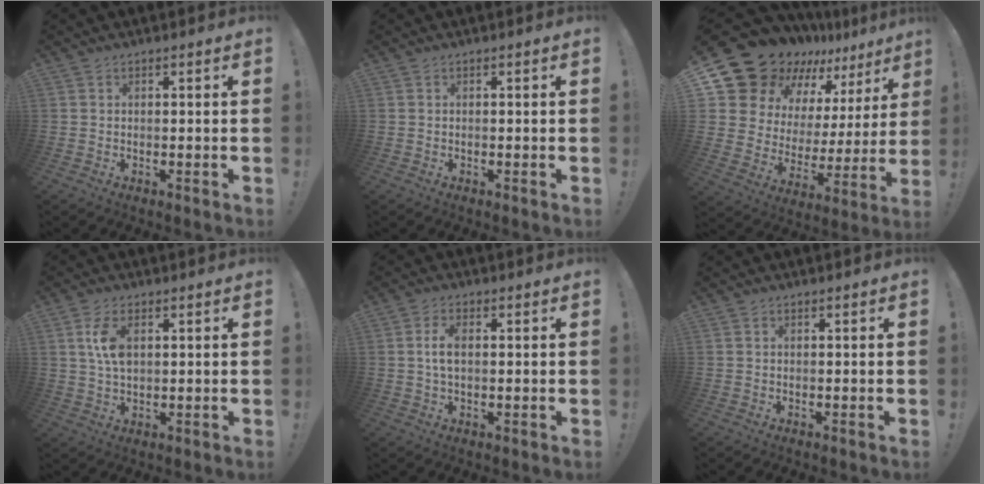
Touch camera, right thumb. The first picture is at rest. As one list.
[{"total": 0.0}, {"total": 17.9, "force": [14.7, 8.7, 5.3], "torque": [-0.098, -0.119, 0.286]}, {"total": 7.0, "force": [1.8, 3.8, 5.6], "torque": [-0.111, -0.004, 0.029]}, {"total": 4.6, "force": [0.6, 2.4, 3.9], "torque": [-0.059, 0.002, 0.008]}, {"total": 0.0}]